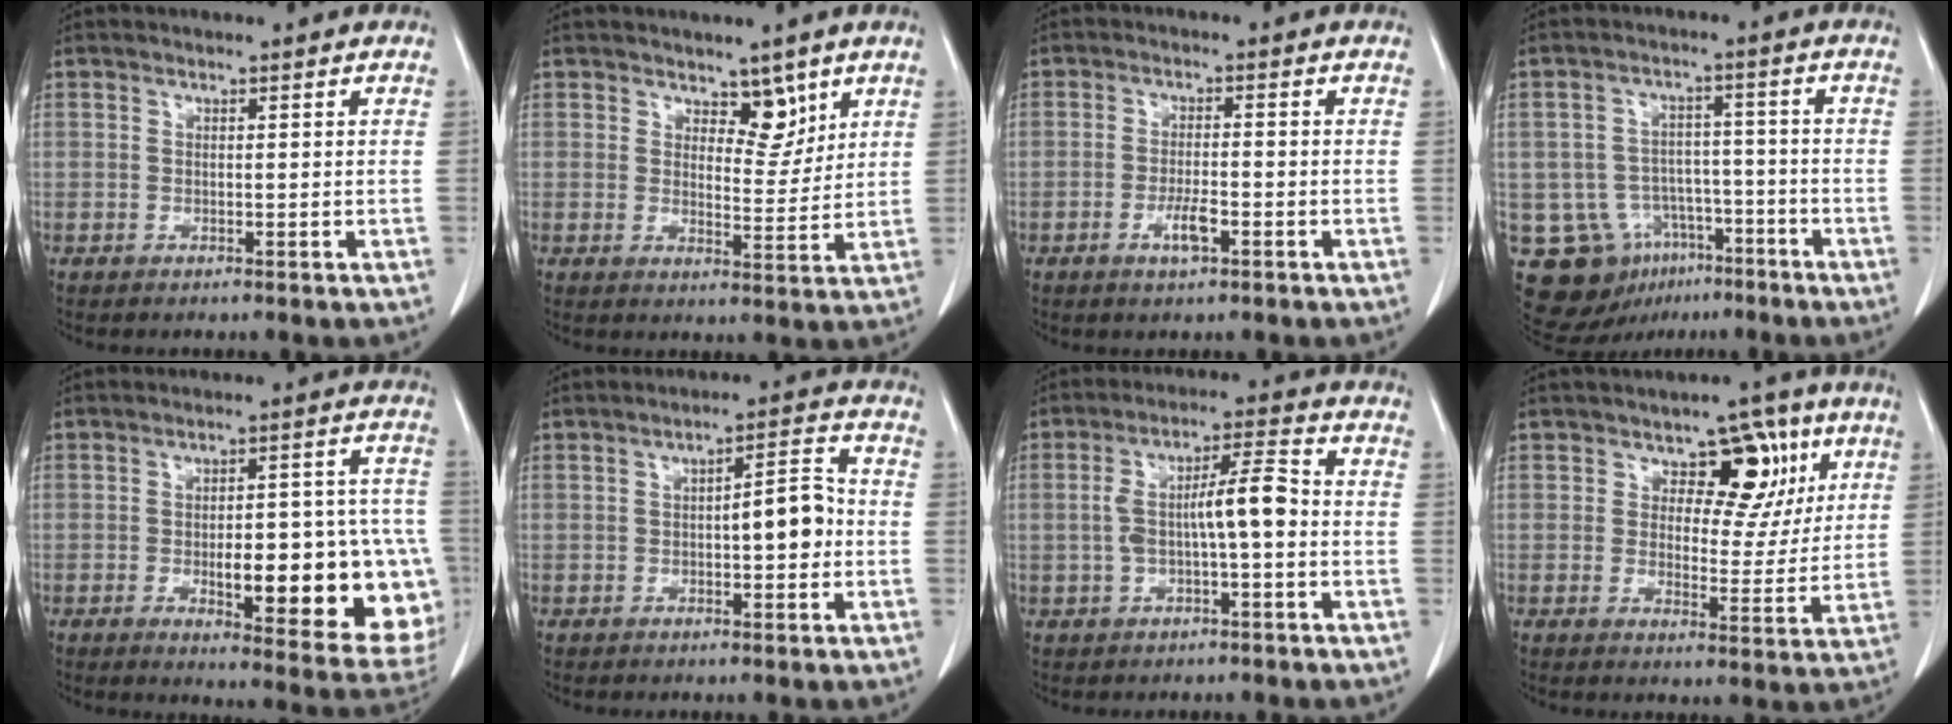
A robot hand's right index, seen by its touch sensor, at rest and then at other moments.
{"total": 4.6, "force": [3.2, 2.2, 2.5], "torque": [-0.024, -0.007, 0.050]}
{"total": 3.5, "force": [-1.7, 0.7, 3.0], "torque": [-0.059, -0.001, -0.029]}
{"total": 11.3, "force": [-5.8, 8.9, 3.7], "torque": [-0.064, 0.025, -0.081]}
{"total": 20.8, "force": [-4.5, 5.8, 19.5], "torque": [-0.164, 0.023, -0.032]}
{"total": 6.2, "force": [-0.6, 1.7, 5.9], "torque": [-0.082, 0.018, -0.010]}
{"total": 7.8, "force": [-0.7, 1.6, 7.6], "torque": [-0.143, 0.027, -0.012]}
{"total": 8.6, "force": [3.9, 5.2, 5.7], "torque": [-0.053, 0.012, 0.053]}